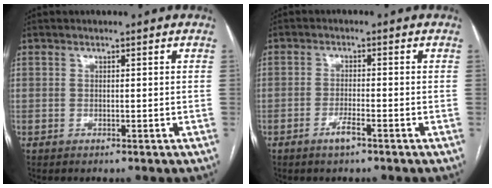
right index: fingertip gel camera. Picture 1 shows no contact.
{"total": 2.6, "force": [-1.7, 0.2, 2.0], "torque": [-0.038, -0.002, -0.032]}